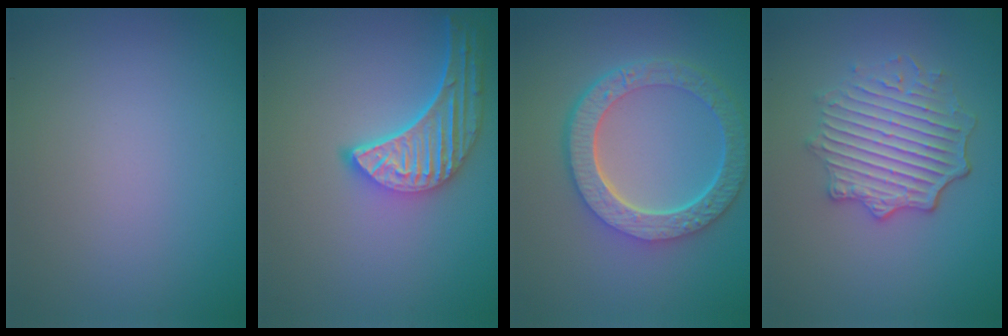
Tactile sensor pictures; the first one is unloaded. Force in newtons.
{"total": 5.3, "press": 4.1, "slide": 3.3}
{"total": 6.8, "press": 5.0, "slide": 4.6}
{"total": 5.0, "press": 4.1, "slide": 2.8}